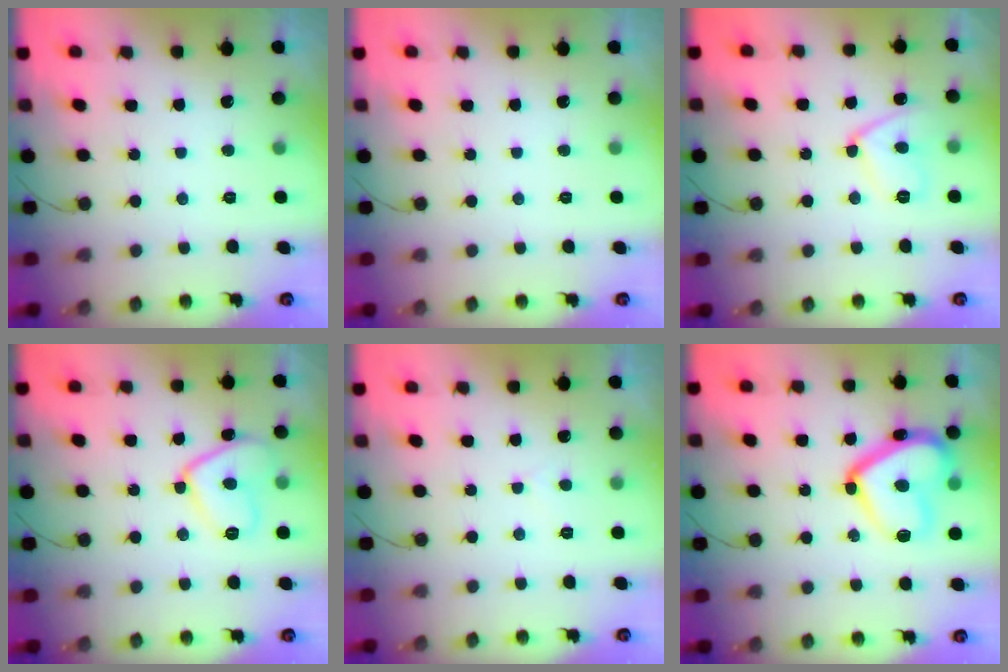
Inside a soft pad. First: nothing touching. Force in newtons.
{"total": 0.0}
{"total": 10.2, "press": 10.0, "slide": 2.0}
{"total": 11.6, "press": 11.5, "slide": 0.9}
{"total": 2.2, "press": 2.2, "slide": 0.3}
{"total": 18.5, "press": 18.4, "slide": 1.4}